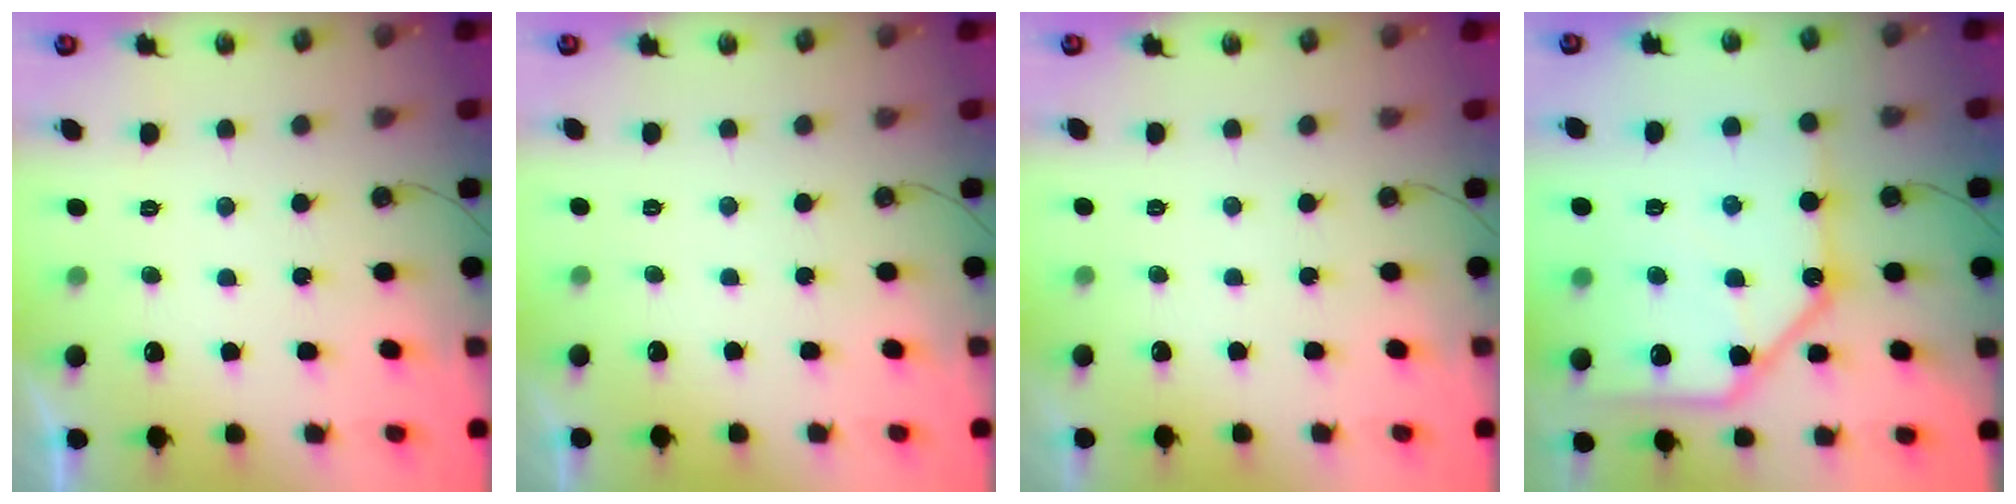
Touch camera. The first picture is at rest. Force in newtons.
{"total": 0.0}
{"total": 0.0}
{"total": 20.2, "press": 20.0, "slide": 2.5}